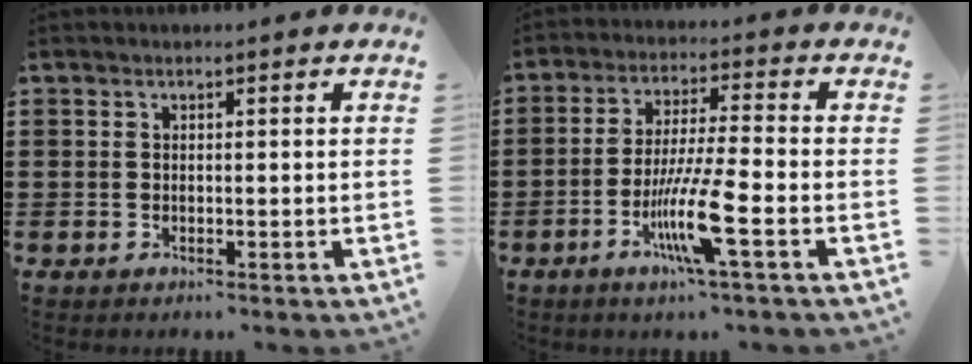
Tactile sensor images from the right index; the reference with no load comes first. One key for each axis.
{"total": 9.5, "fx": -4.0, "fy": 0.4, "fz": 8.6, "tx": -0.174, "ty": -0.015, "tz": -0.079}